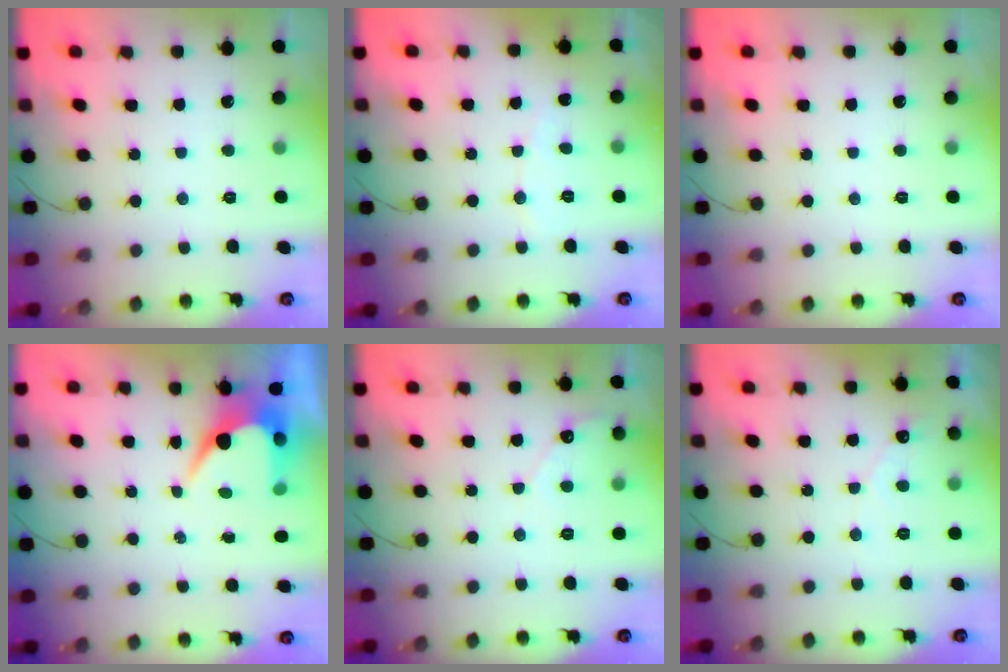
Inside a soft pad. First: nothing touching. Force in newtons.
{"total": 3.0, "press": 3.0, "slide": 0.3}
{"total": 0.0}
{"total": 6.7, "press": 6.7, "slide": 0.3}
{"total": 3.5, "press": 3.5, "slide": 0.3}
{"total": 3.3, "press": 3.3, "slide": 0.2}